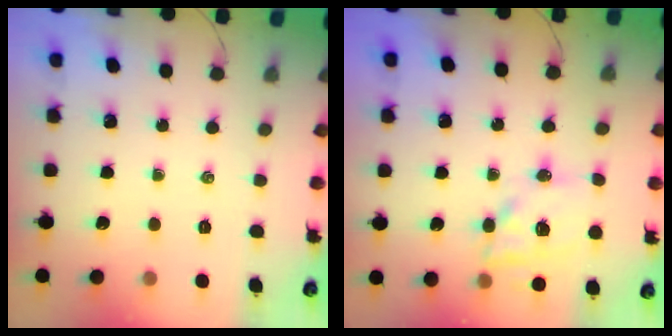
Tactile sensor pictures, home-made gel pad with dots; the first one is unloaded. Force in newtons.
{"total": 15.2, "press": 14.9, "slide": 3.0}